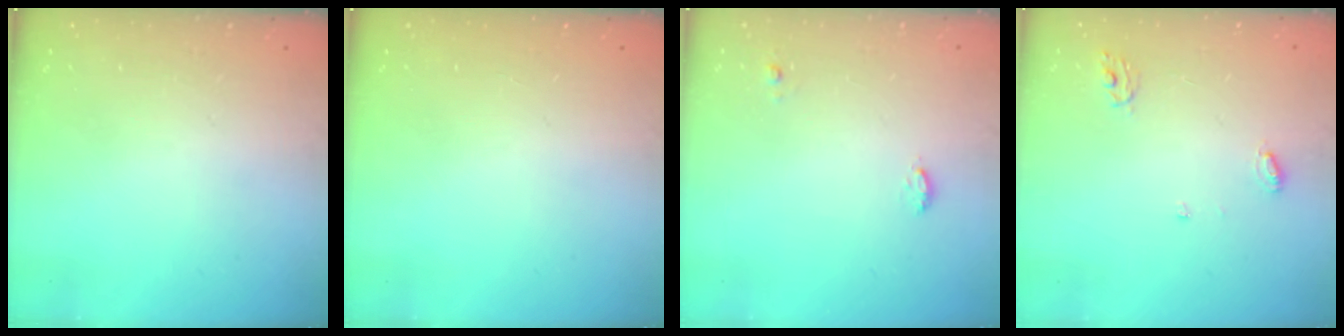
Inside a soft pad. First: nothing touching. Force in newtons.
{"total": 0.0}
{"total": 5.9, "press": 4.3, "slide": 4.1}
{"total": 5.1, "press": 5.1, "slide": 0.4}